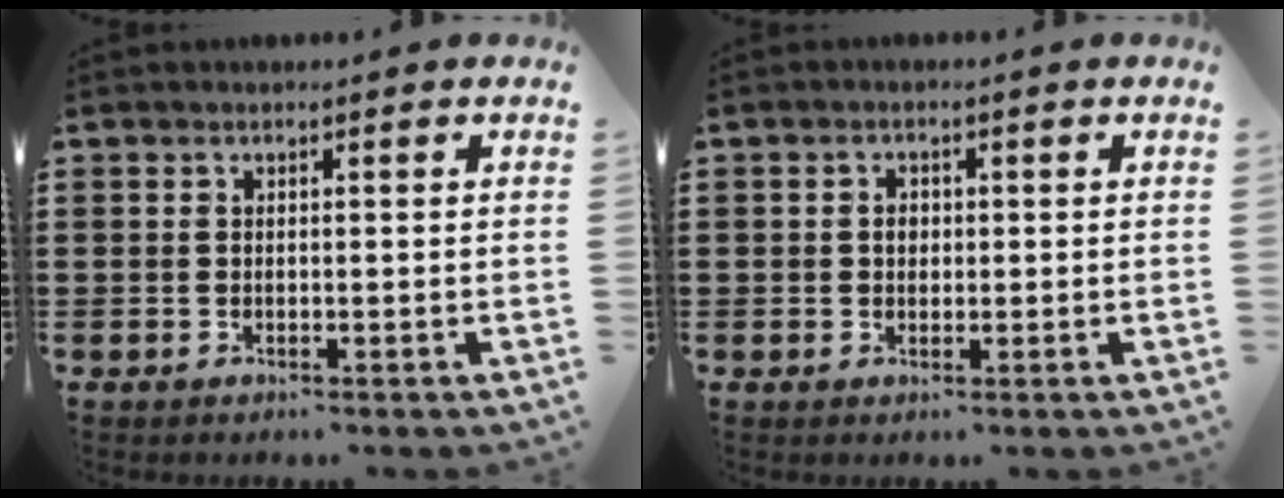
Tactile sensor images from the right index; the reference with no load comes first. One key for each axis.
{"total": 1.7, "fx": 0.1, "fy": 1.3, "fz": 1.1, "tx": -0.022, "ty": 0.007, "tz": 0.000}